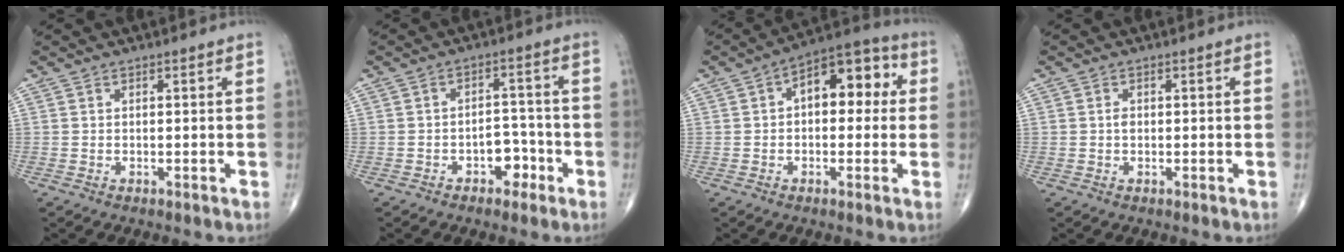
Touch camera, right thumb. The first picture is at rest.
{"total": 5.1, "force": [-2.5, 3.4, 2.9], "torque": [-0.014, 0.030, -0.040]}
{"total": 11.7, "force": [1.7, 6.7, 9.4], "torque": [-0.094, 0.036, 0.012]}
{"total": 0.9, "force": [0.0, 0.7, 0.7], "torque": [-0.010, 0.000, -0.002]}